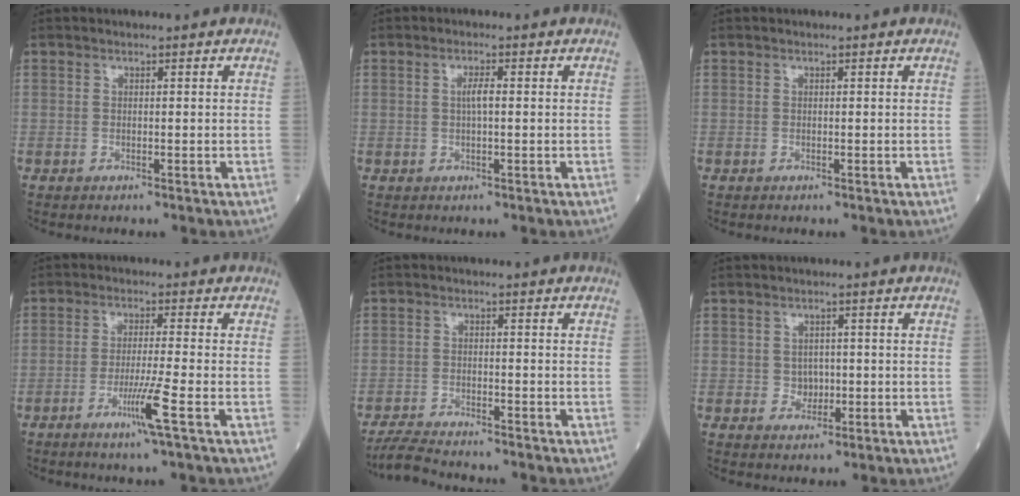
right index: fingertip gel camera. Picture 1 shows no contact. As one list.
[{"total": 1.9, "force": [0.2, 0.2, 1.8], "torque": [-0.037, 0.002, 0.002]}, {"total": 0.0}, {"total": 5.3, "force": [-2.5, -1.2, 4.5], "torque": [-0.088, -0.014, -0.050]}, {"total": 5.4, "force": [-5.2, 0.0, 1.6], "torque": [-0.029, -0.021, -0.092]}, {"total": 2.3, "force": [-0.1, 2.0, 1.1], "torque": [-0.011, 0.003, 0.001]}]